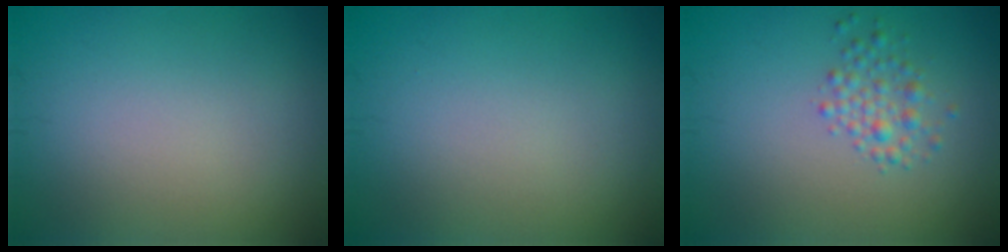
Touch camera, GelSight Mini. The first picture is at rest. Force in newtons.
{"total": 0.0}
{"total": 2.1, "press": 2.1, "slide": 0.1}